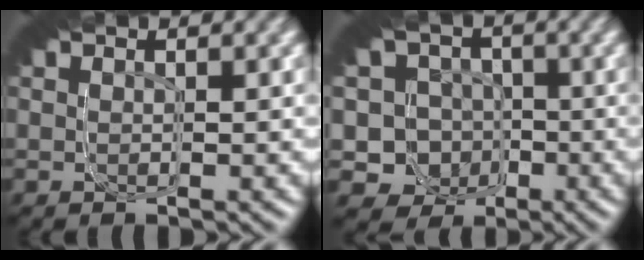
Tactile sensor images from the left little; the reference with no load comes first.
{"total": 12.9, "force": [-3.5, 11.2, 5.3], "torque": [-0.091, -0.052, -0.058]}